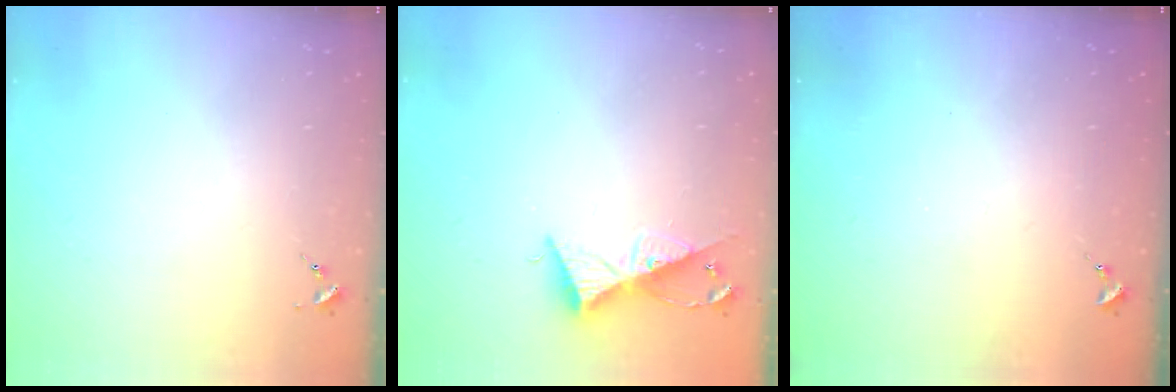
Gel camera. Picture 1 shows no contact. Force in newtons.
{"total": 9.8, "press": 9.8, "slide": 0.2}
{"total": 0.0}